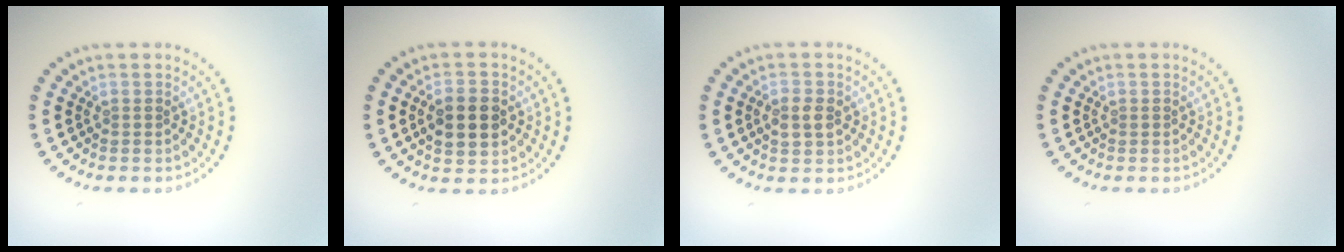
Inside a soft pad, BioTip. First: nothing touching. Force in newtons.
{"total": 4.7, "press": 4.7, "slide": 0.1}
{"total": 2.2, "press": 2.2, "slide": 0.1}
{"total": 0.0}